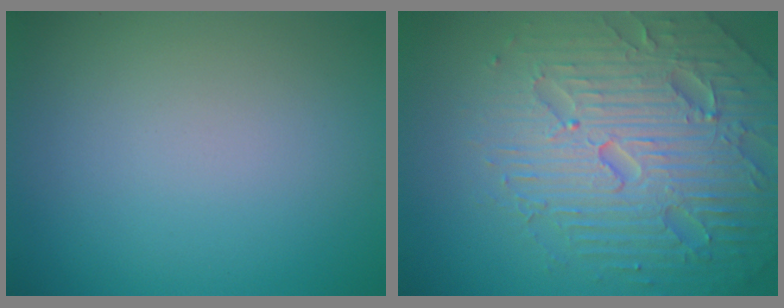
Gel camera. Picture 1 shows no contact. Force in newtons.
{"total": 7.4, "press": 7.2, "slide": 1.7}